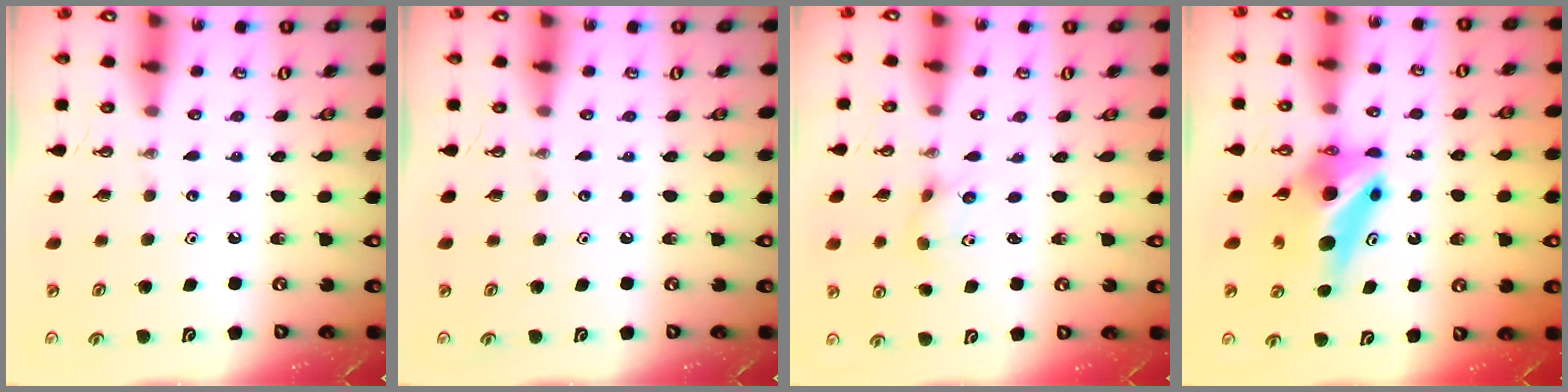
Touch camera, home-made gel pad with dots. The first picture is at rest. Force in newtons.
{"total": 0.0}
{"total": 3.4, "press": 3.1, "slide": 1.4}
{"total": 7.9, "press": 7.9, "slide": 1.1}